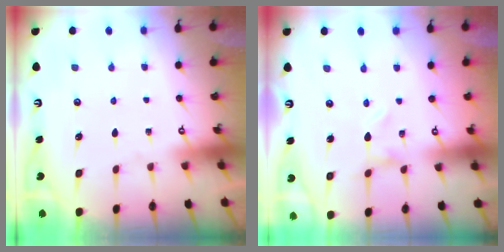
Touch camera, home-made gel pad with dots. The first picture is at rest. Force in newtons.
{"total": 0.0}